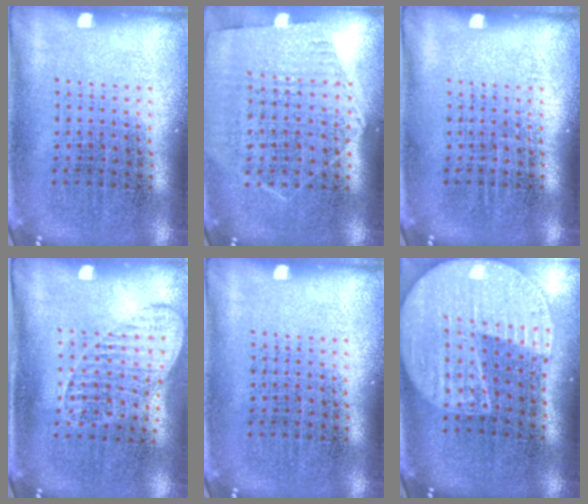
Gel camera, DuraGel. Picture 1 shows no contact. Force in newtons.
{"total": 1.2, "press": 1.1, "slide": 0.5}
{"total": 0.0}
{"total": 1.4, "press": 1.2, "slide": 0.8}
{"total": 0.0}
{"total": 2.3, "press": 2.0, "slide": 1.1}